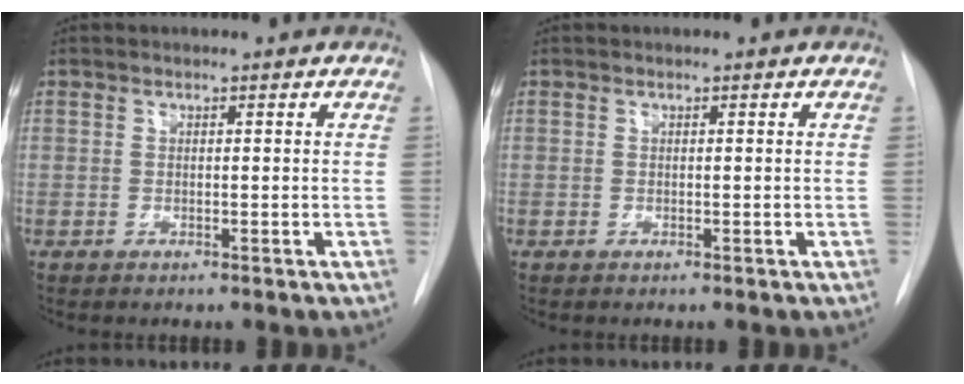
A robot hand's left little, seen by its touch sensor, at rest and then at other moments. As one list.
[{"total": 0.0}]